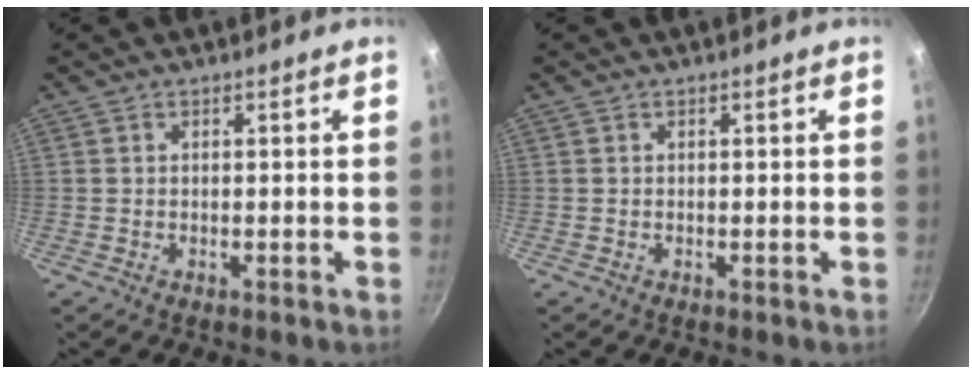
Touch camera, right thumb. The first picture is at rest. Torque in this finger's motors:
{"motor_torque": [0.00, 0.00, 0.05, -0.60, 0.04]}